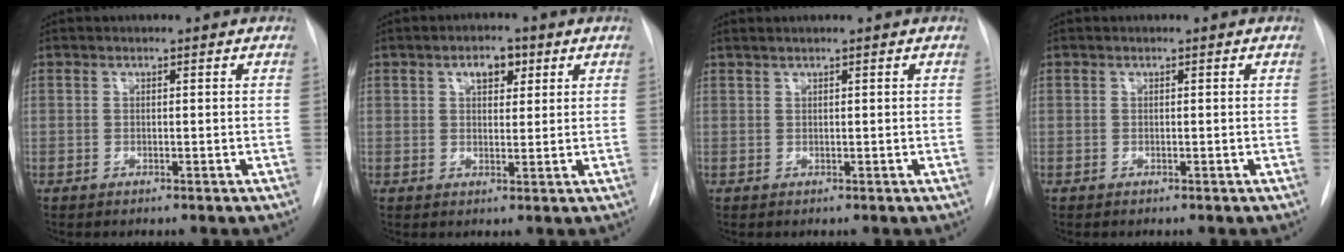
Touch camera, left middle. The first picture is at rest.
{"total": 3.7, "force": [1.8, 2.0, 2.6], "torque": [-0.039, 0.007, 0.026]}
{"total": 1.0, "force": [0.8, -0.2, 0.5], "torque": [-0.015, 0.009, 0.020]}
{"total": 0.0}